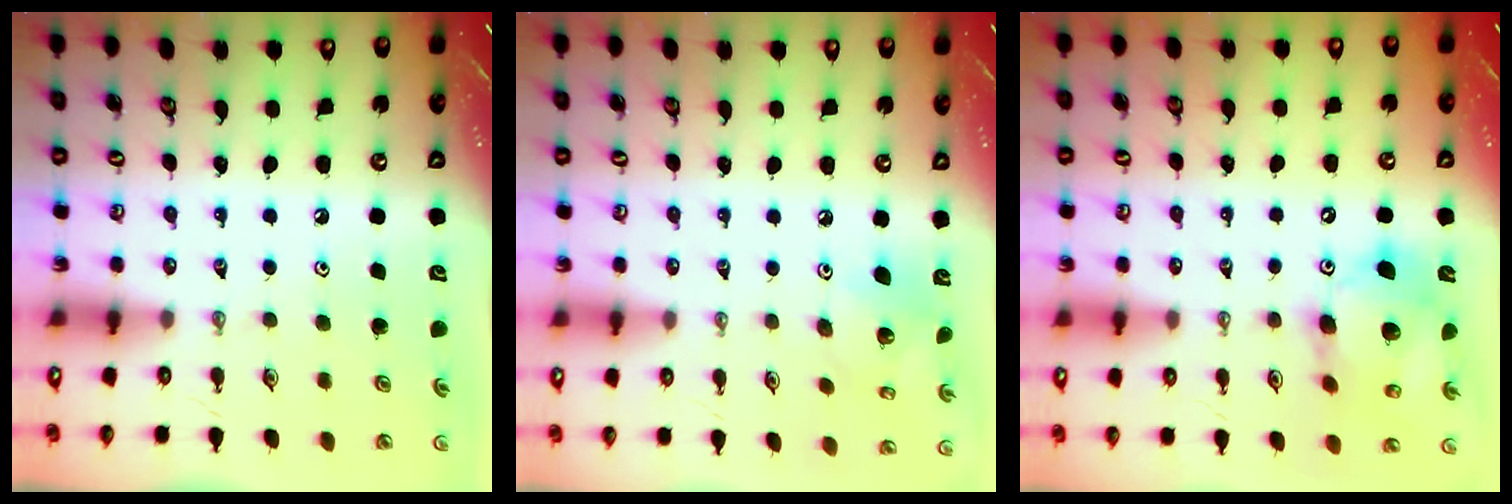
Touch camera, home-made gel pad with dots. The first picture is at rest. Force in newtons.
{"total": 7.1, "press": 7.1, "slide": 0.4}
{"total": 14.2, "press": 13.9, "slide": 2.7}